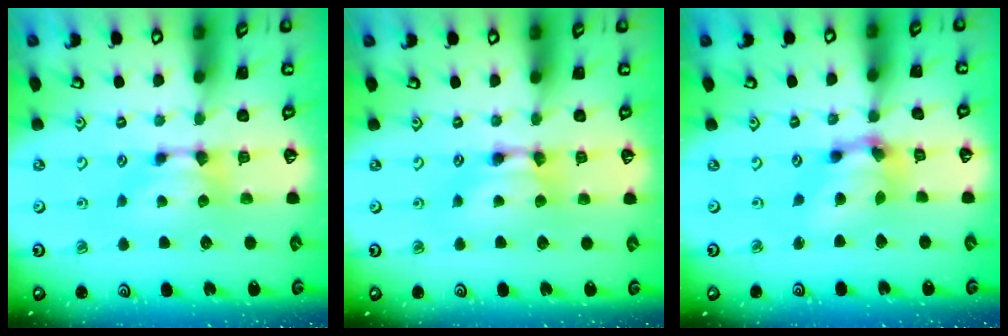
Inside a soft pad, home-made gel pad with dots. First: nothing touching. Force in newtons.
{"total": 2.0, "press": 2.0, "slide": 0.1}
{"total": 6.2, "press": 5.7, "slide": 2.3}